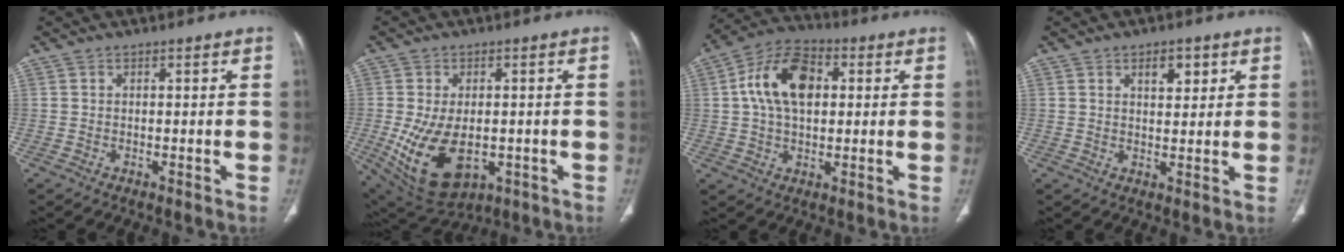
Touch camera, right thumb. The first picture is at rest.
{"total": 14.4, "force": [-2.9, 8.6, 11.2], "torque": [-0.199, -0.006, -0.020]}
{"total": 13.4, "force": [2.5, 8.3, 10.2], "torque": [-0.173, 0.020, 0.035]}
{"total": 4.4, "force": [2.2, 2.3, 3.1], "torque": [-0.027, -0.010, 0.034]}